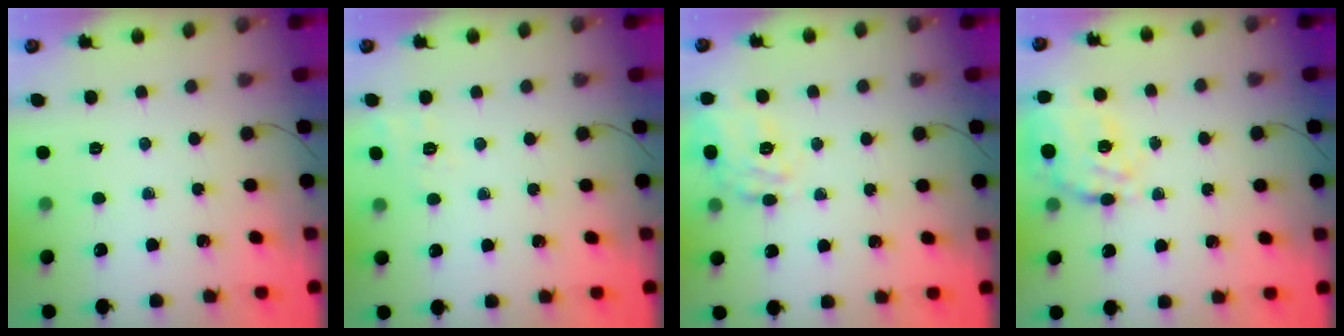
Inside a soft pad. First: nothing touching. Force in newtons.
{"total": 2.0, "press": 0.9, "slide": 1.8}
{"total": 12.0, "press": 11.8, "slide": 1.9}
{"total": 13.2, "press": 12.5, "slide": 4.1}